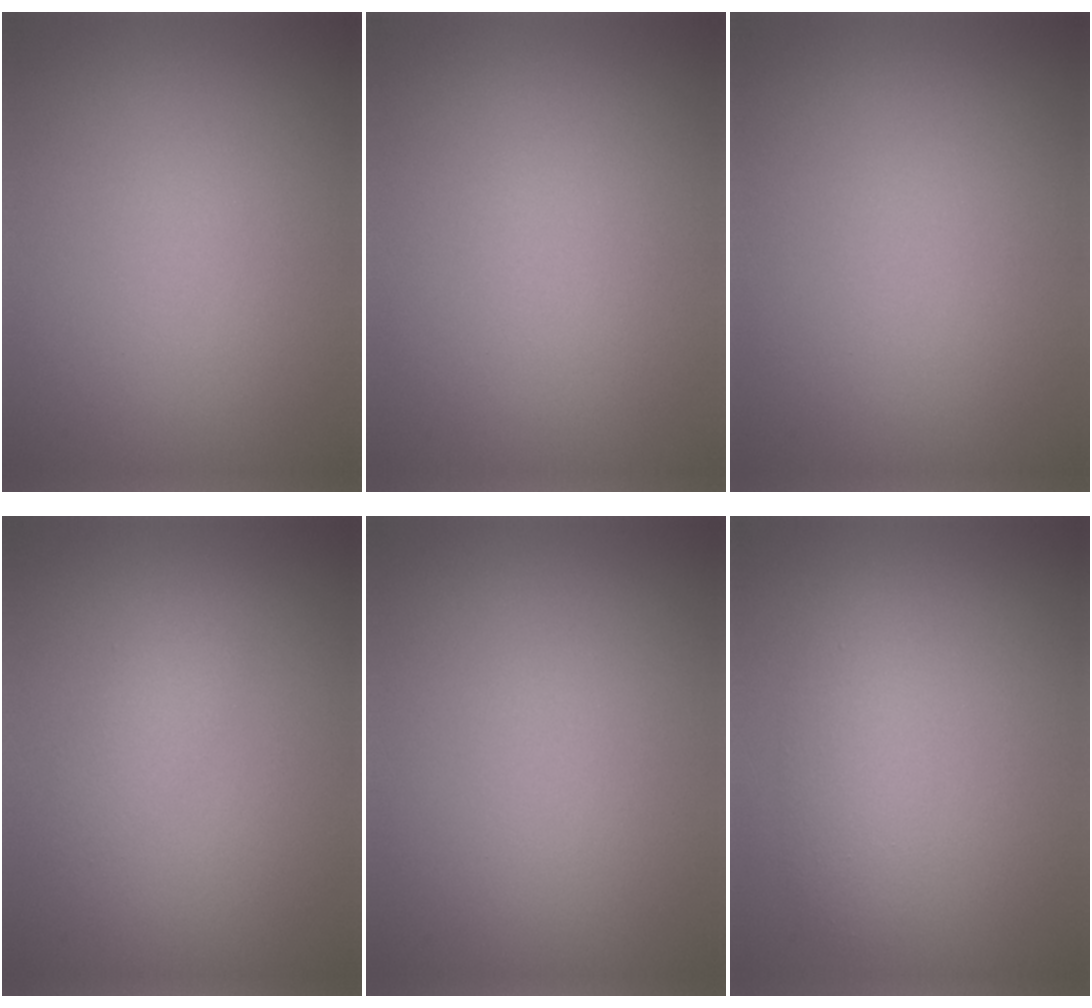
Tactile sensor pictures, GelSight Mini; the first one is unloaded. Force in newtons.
{"total": 0.0}
{"total": 0.0}
{"total": 1.7, "press": 1.7, "slide": 0.0}
{"total": 0.0}
{"total": 2.7, "press": 2.7, "slide": 0.0}